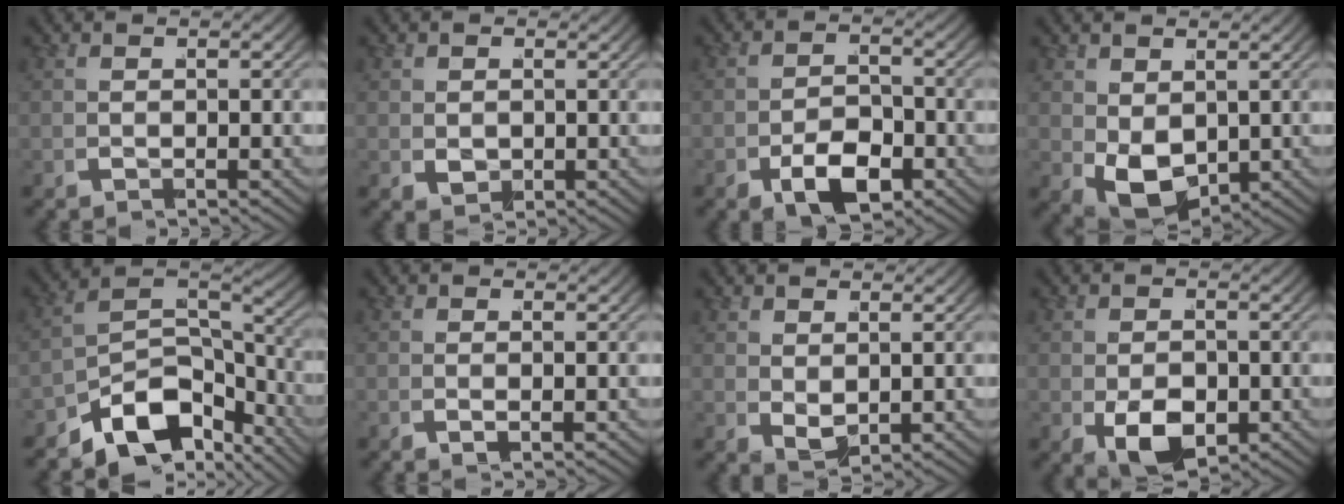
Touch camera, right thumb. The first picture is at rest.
{"total": 1.9, "force": [0.2, 1.7, 1.0], "torque": [-0.020, -0.017, 0.009]}
{"total": 4.8, "force": [-2.8, 2.9, 2.7], "torque": [-0.038, -0.022, -0.046]}
{"total": 6.0, "force": [-1.7, 4.4, 3.6], "torque": [-0.096, -0.051, -0.009]}
{"total": 9.2, "force": [-5.2, 5.1, 5.6], "torque": [-0.110, -0.033, -0.088]}
{"total": 0.0}
{"total": 2.1, "force": [0.5, 1.5, 1.3], "torque": [-0.024, -0.015, 0.015]}
{"total": 5.3, "force": [-1.9, 3.7, 3.3], "torque": [-0.079, -0.045, -0.017]}